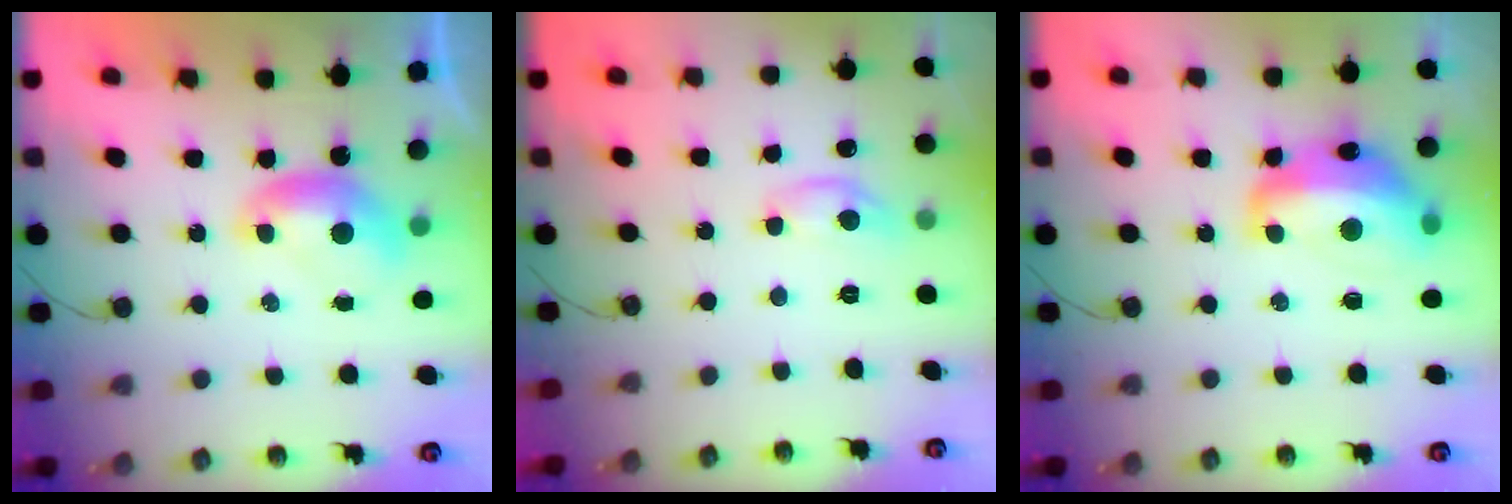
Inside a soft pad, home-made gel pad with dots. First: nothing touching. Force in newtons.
{"total": 2.6, "press": 2.6, "slide": 0.2}
{"total": 7.9, "press": 7.9, "slide": 1.1}